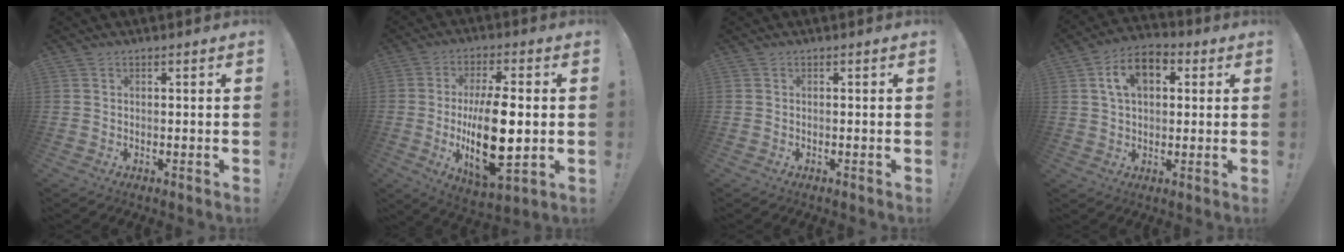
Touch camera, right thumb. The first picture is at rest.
{"total": 18.4, "force": [-1.2, 7.8, 16.6], "torque": [-0.293, -0.011, -0.017]}
{"total": 0.0}
{"total": 10.7, "force": [3.6, 6.7, 7.5], "torque": [-0.117, 0.011, 0.065]}